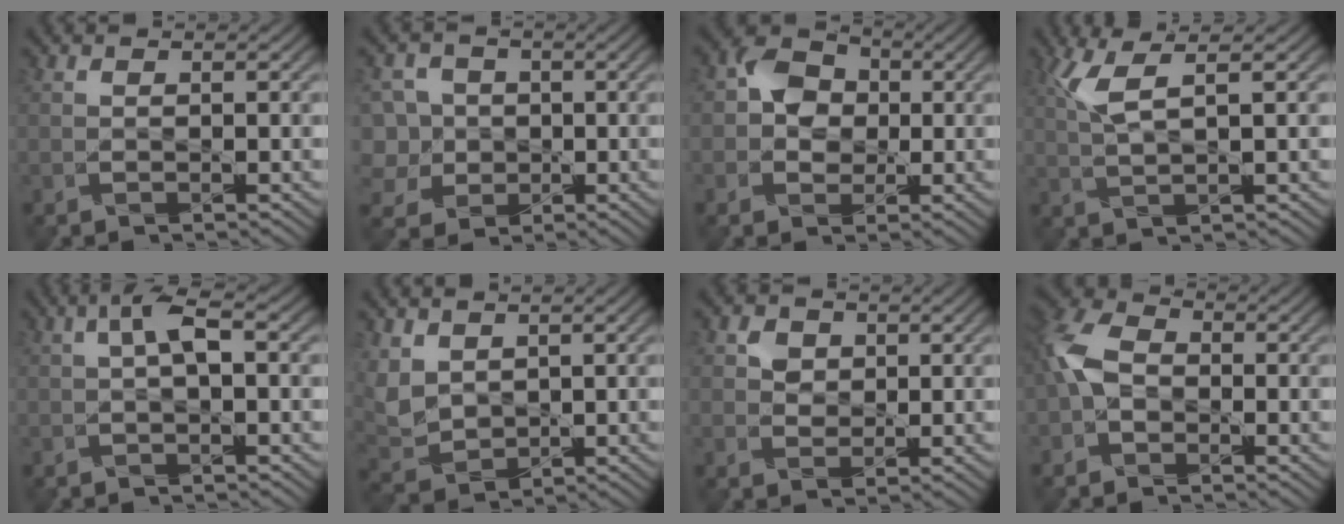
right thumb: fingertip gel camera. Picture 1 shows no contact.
{"total": 8.7, "force": [-0.9, 7.8, 3.7], "torque": [-0.140, 0.024, -0.046]}
{"total": 5.3, "force": [0.3, 4.3, 3.1], "torque": [-0.064, 0.015, -0.007]}
{"total": 4.1, "force": [2.0, -0.1, 3.6], "torque": [-0.101, 0.011, 0.049]}
{"total": 3.9, "force": [0.6, 1.2, 3.7], "torque": [-0.077, 0.016, 0.008]}
{"total": 5.8, "force": [2.3, 4.0, 3.4], "torque": [-0.125, 0.001, 0.054]}
{"total": 3.5, "force": [1.8, 2.6, 1.6], "torque": [-0.056, -0.003, 0.033]}
{"total": 6.7, "force": [-1.2, 4.6, 4.7], "torque": [-0.138, 0.009, -0.038]}